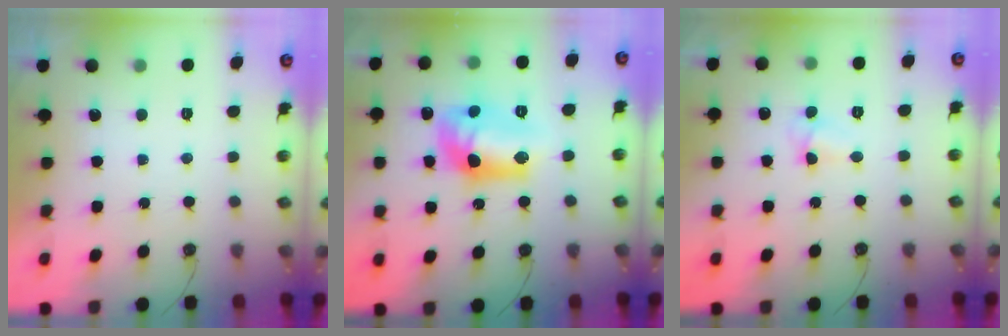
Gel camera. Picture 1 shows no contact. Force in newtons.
{"total": 14.0, "press": 13.9, "slide": 1.8}
{"total": 3.3, "press": 3.3, "slide": 0.5}